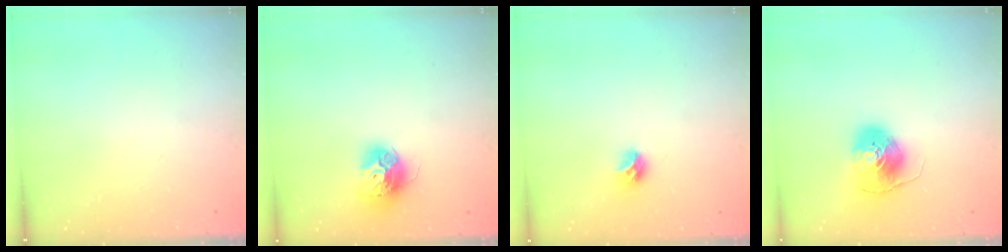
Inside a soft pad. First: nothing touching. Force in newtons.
{"total": 12.2, "press": 12.1, "slide": 1.0}
{"total": 7.5, "press": 7.4, "slide": 0.7}
{"total": 8.1, "press": 8.1, "slide": 0.6}